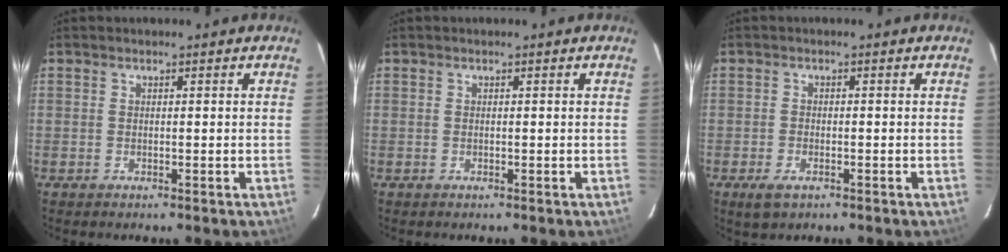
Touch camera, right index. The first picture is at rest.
{"total": 0.0}
{"total": 3.3, "force": [-1.9, 1.6, 2.2], "torque": [-0.049, -0.009, -0.034]}